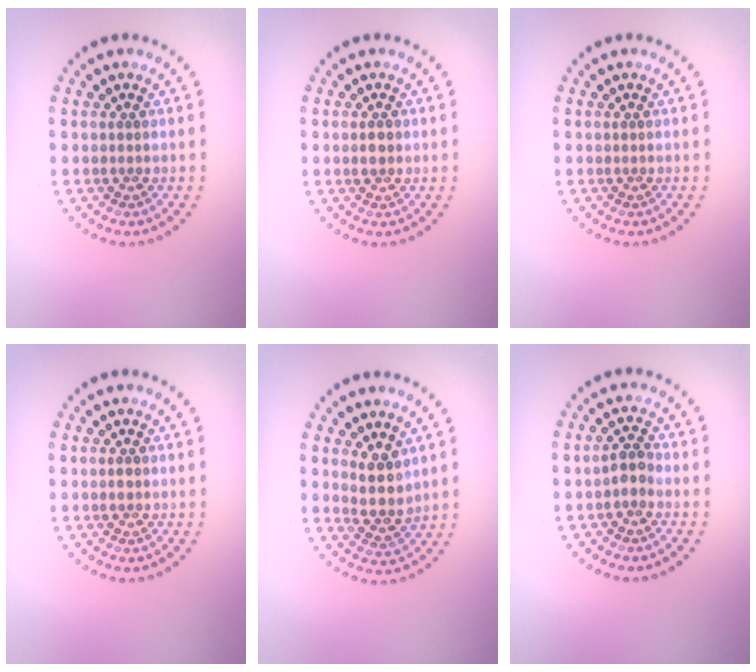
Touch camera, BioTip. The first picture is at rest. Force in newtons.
{"total": 1.0, "press": 1.0, "slide": 0.1}
{"total": 0.0}
{"total": 0.9, "press": 0.9, "slide": 0.0}
{"total": 2.9, "press": 2.6, "slide": 1.3}
{"total": 1.4, "press": 1.4, "slide": 0.5}